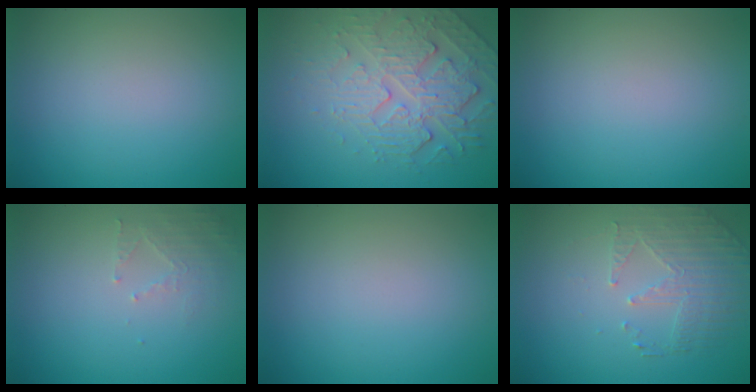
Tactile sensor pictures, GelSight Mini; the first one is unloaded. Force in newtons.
{"total": 4.4, "press": 4.1, "slide": 1.7}
{"total": 0.0}
{"total": 1.7, "press": 1.7, "slide": 0.3}
{"total": 0.0}
{"total": 2.2, "press": 1.8, "slide": 1.2}